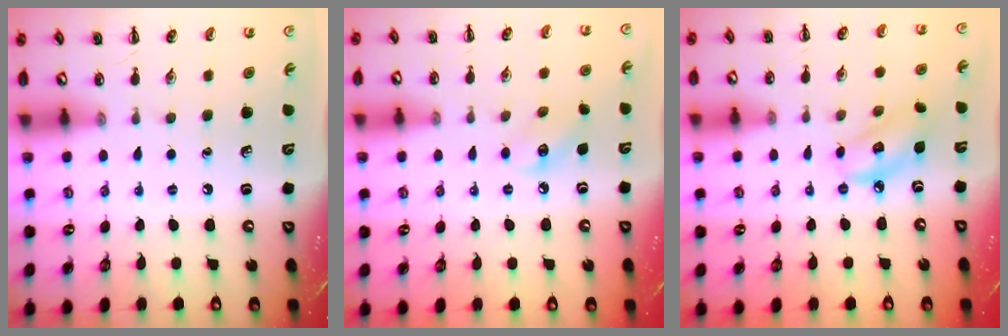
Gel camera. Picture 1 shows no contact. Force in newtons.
{"total": 6.2, "press": 6.0, "slide": 1.7}
{"total": 6.3, "press": 6.1, "slide": 1.2}